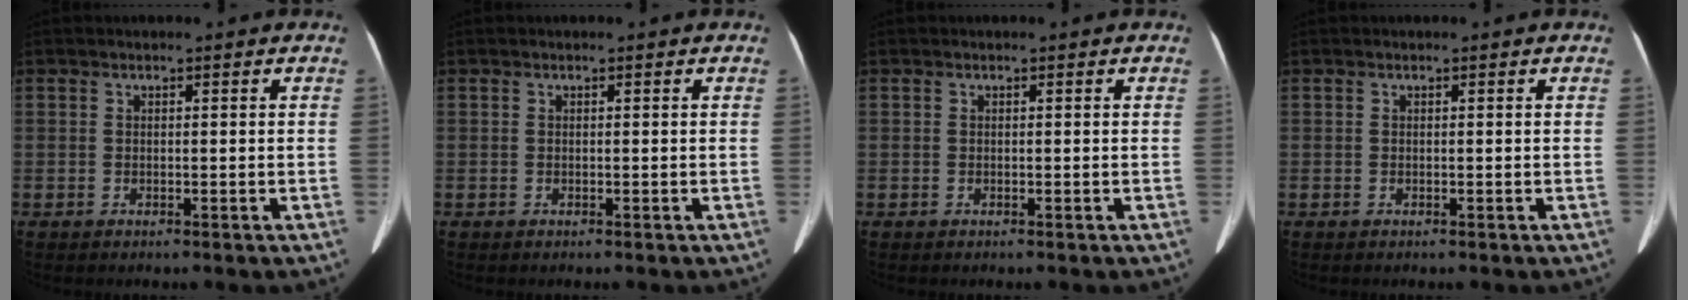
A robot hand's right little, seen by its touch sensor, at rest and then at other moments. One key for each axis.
{"total": 0.0}
{"total": 0.0}
{"total": 0.0}